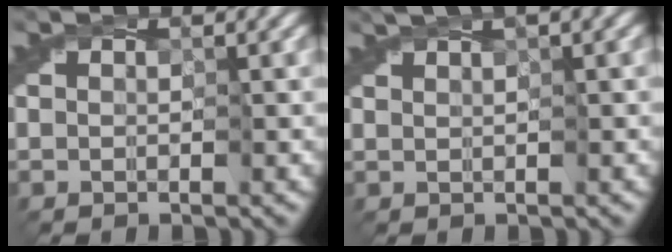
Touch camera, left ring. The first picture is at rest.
{"total": 2.6, "force": [1.4, 0.3, 2.1], "torque": [-0.032, 0.007, 0.018]}